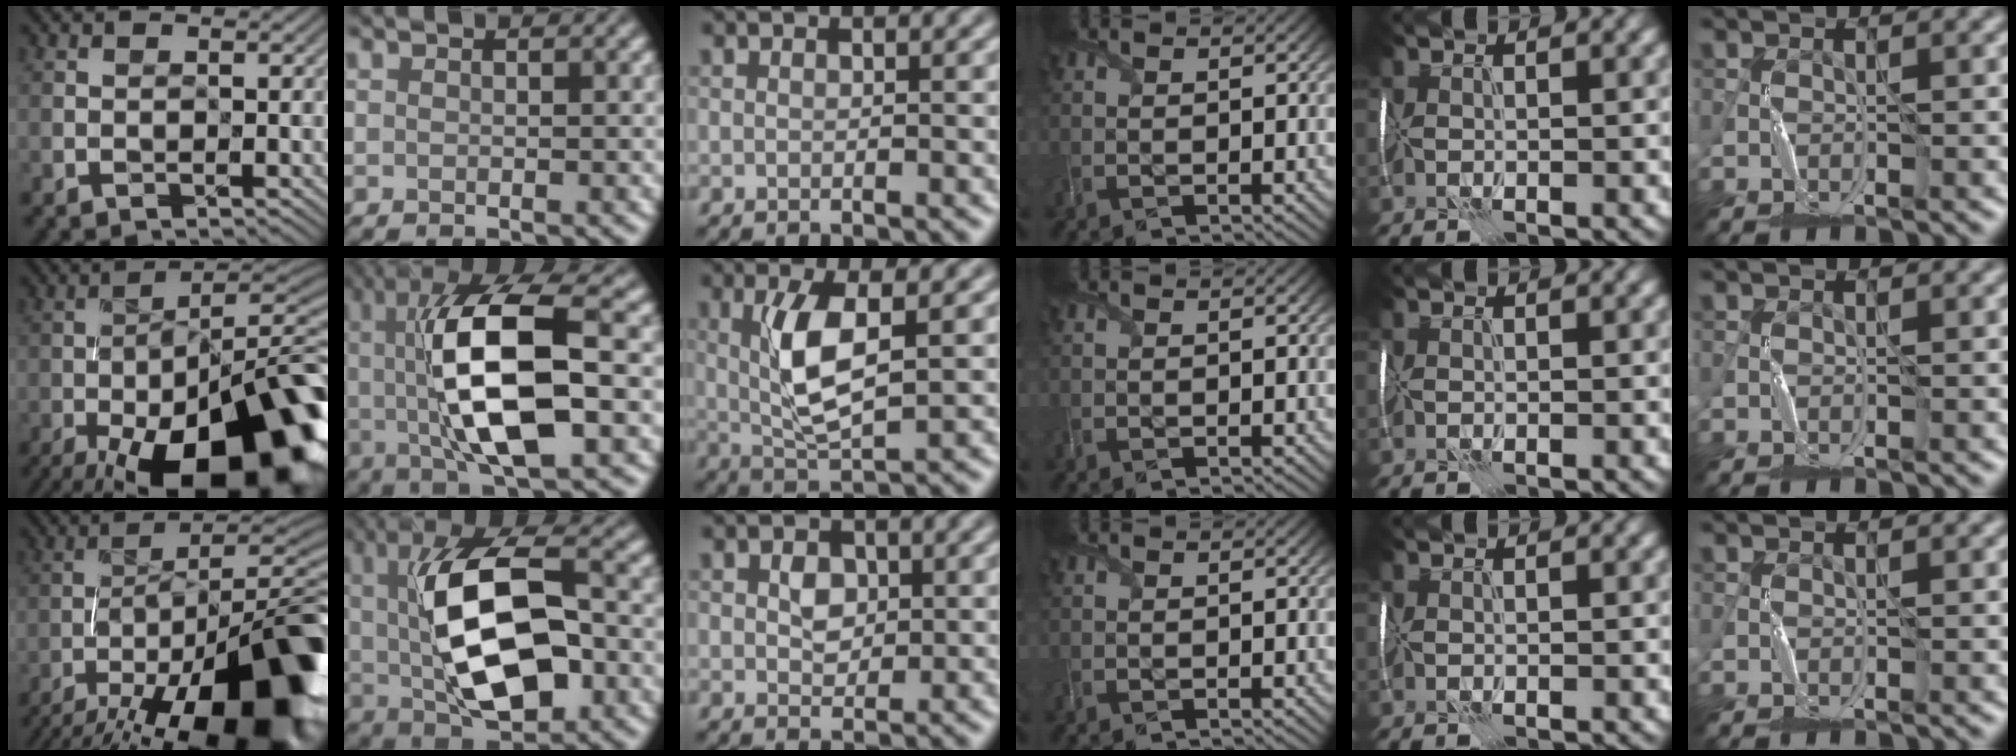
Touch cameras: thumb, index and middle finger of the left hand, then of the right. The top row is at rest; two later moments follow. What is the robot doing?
{"motion": "wrap", "object": "thread"}